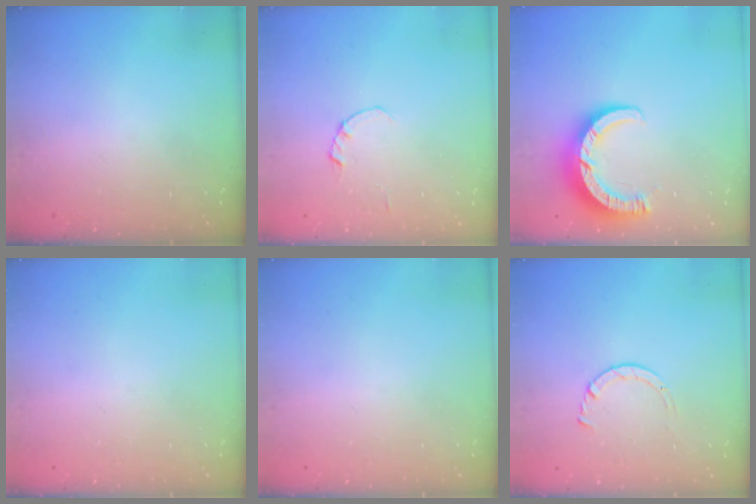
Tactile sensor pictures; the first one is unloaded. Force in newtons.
{"total": 0.0}
{"total": 9.4, "press": 9.4, "slide": 1.0}
{"total": 0.0}
{"total": 0.0}
{"total": 2.9, "press": 2.8, "slide": 0.3}